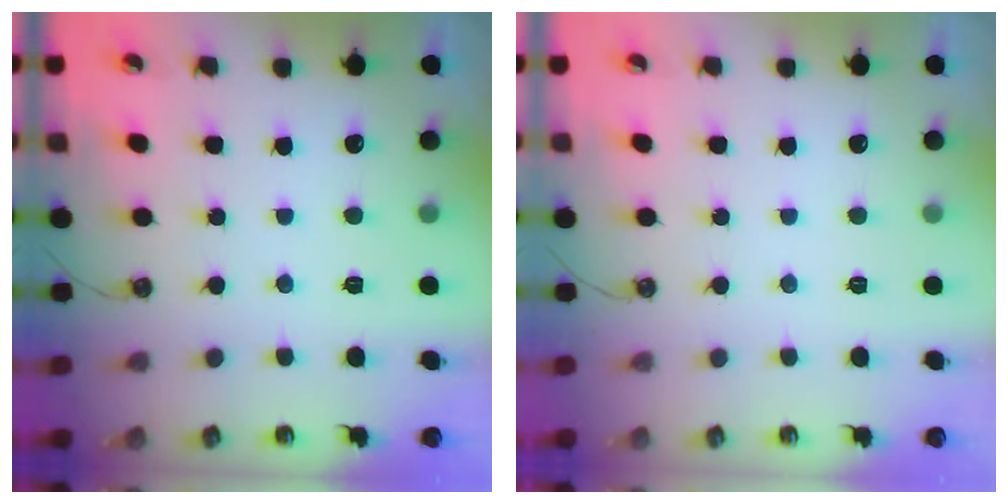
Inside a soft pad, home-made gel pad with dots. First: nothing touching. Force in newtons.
{"total": 0.0}